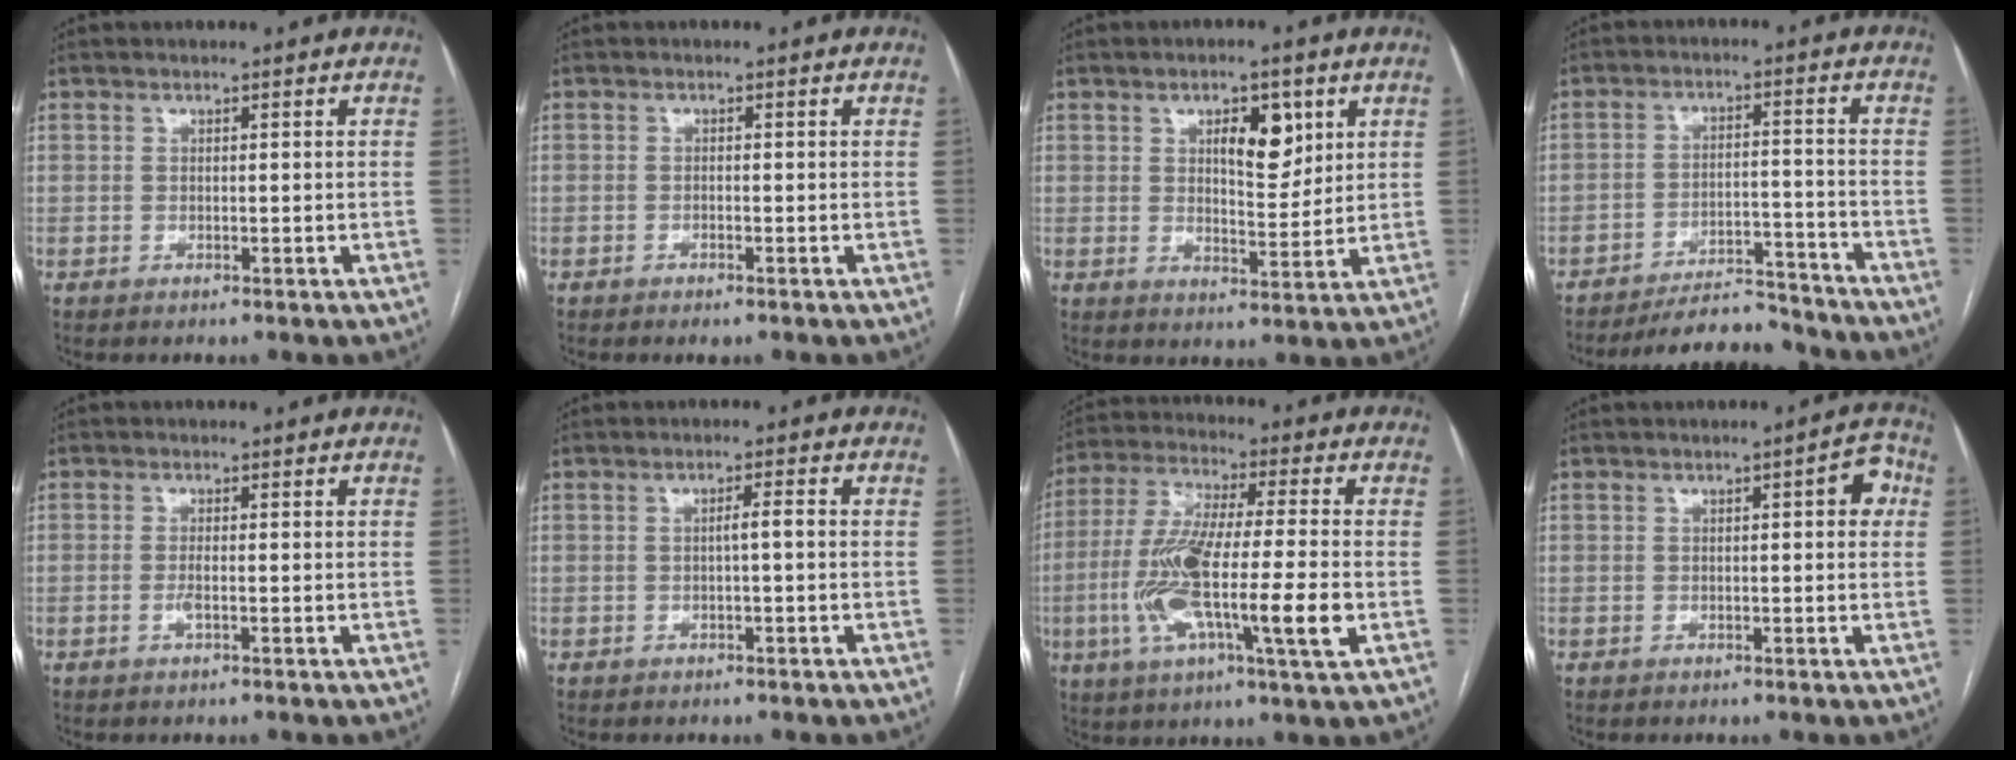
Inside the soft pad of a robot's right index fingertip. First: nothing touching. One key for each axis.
{"total": 1.2, "fx": -0.8, "fy": 0.3, "fz": 0.9, "tx": -0.013, "ty": -0.001, "tz": -0.010}
{"total": 6.8, "fx": 2.9, "fy": 2.8, "fz": 5.5, "tx": -0.084, "ty": 0.001, "tz": 0.047}
{"total": 10.4, "fx": -10.1, "fy": 1.9, "fz": 1.6, "tx": -0.015, "ty": 0.014, "tz": -0.157}
{"total": 1.2, "fx": -0.4, "fy": 0.1, "fz": 1.2, "tx": -0.025, "ty": -0.001, "tz": -0.008}
{"total": 1.7, "fx": -0.2, "fy": 0.0, "fz": 1.7, "tx": -0.026, "ty": 0.004, "tz": -0.003}
{"total": 17.3, "fx": -3.6, "fy": 1.6, "fz": 16.9, "tx": -0.331, "ty": -0.011, "tz": -0.068}
{"total": 3.6, "fx": 0.7, "fy": 1.0, "fz": 3.4, "tx": -0.033, "ty": 0.011, "tz": 0.002}